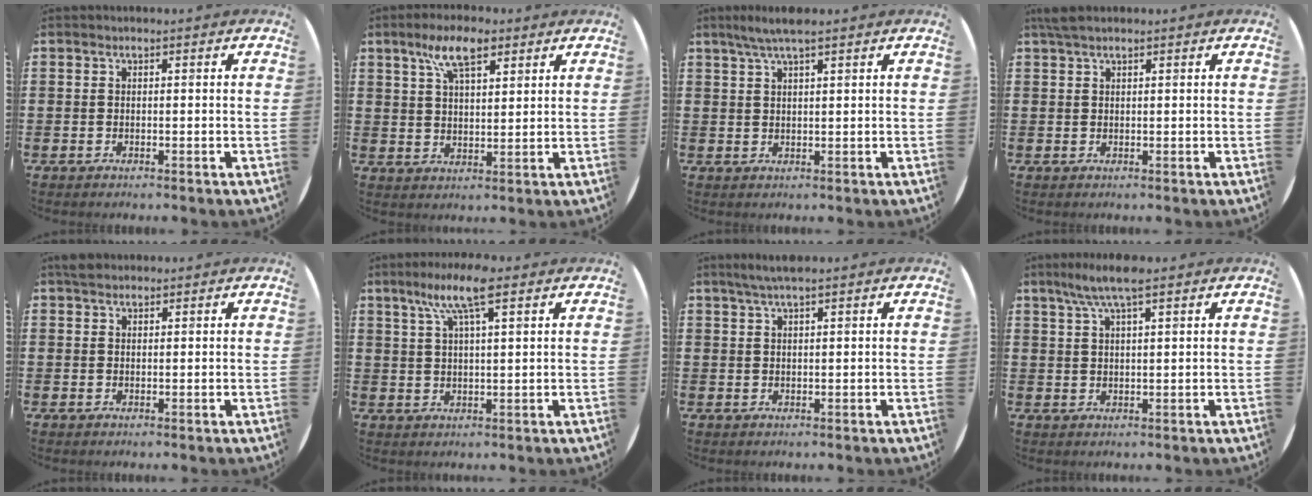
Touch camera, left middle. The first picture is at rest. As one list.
[{"total": 7.3, "force": [4.6, 2.9, 4.9], "torque": [-0.092, 0.000, 0.078]}, {"total": 3.2, "force": [2.4, 0.2, 2.1], "torque": [-0.044, 0.005, 0.042]}, {"total": 1.5, "force": [1.2, 0.3, 0.8], "torque": [-0.019, 0.004, 0.022]}, {"total": 1.5, "force": [1.3, 0.6, 0.3], "torque": [0.000, 0.002, 0.023]}, {"total": 7.7, "force": [4.8, 1.4, 5.8], "torque": [-0.116, 0.004, 0.081]}, {"total": 2.4, "force": [1.9, 0.1, 1.5], "torque": [-0.031, 0.005, 0.033]}, {"total": 5.4, "force": [3.8, 0.7, 3.7], "torque": [-0.080, 0.003, 0.067]}]